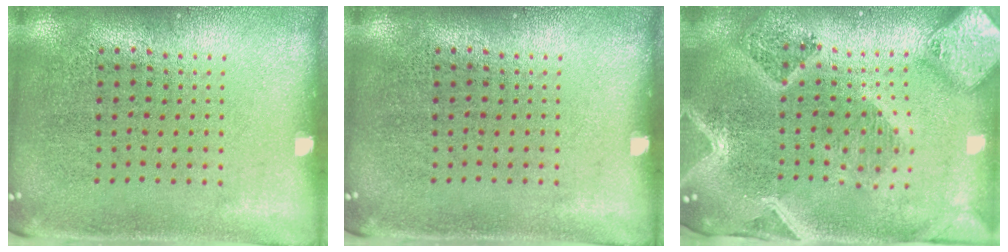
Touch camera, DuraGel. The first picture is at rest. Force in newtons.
{"total": 0.0}
{"total": 3.5, "press": 2.9, "slide": 2.0}